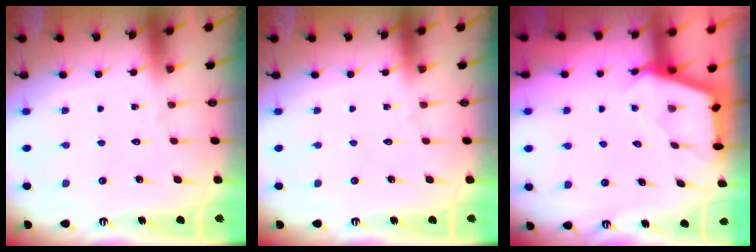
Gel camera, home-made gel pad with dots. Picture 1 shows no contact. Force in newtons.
{"total": 0.0}
{"total": 3.0, "press": 3.0, "slide": 0.4}